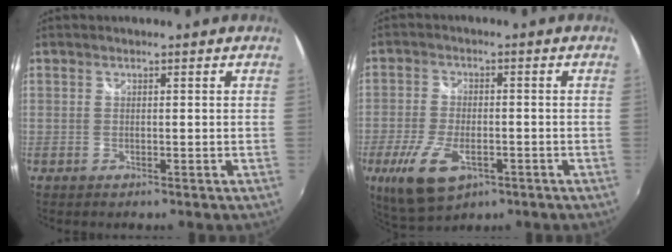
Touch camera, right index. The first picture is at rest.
{"total": 11.3, "force": [-5.1, 5.6, 8.4], "torque": [-0.188, -0.029, -0.088]}